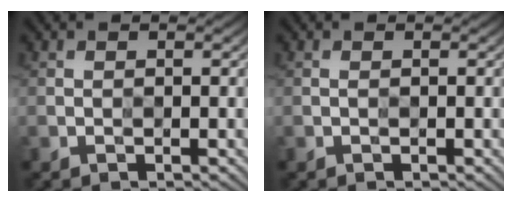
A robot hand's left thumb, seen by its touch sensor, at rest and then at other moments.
{"total": 0.0}